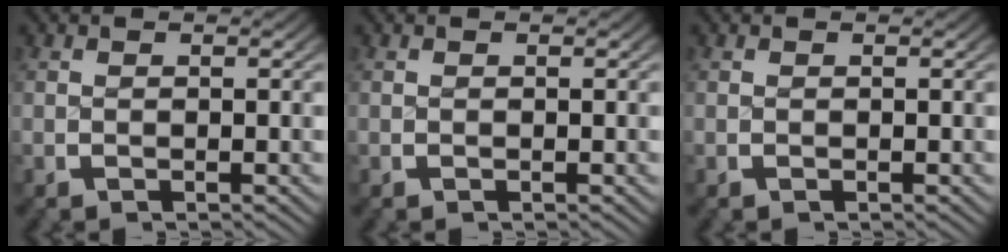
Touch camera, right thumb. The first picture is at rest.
{"total": 0.0}
{"total": 0.0}